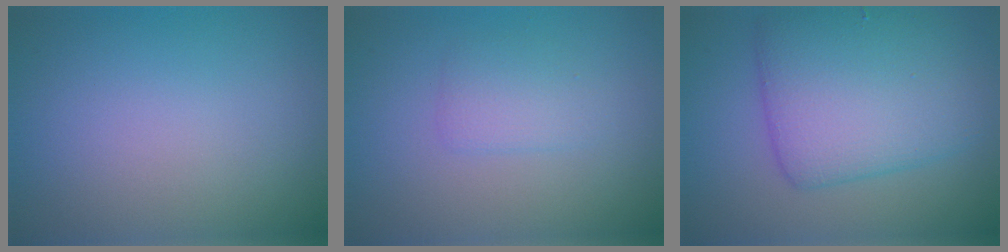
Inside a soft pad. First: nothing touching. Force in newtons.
{"total": 1.9, "press": 1.9, "slide": 0.1}
{"total": 7.3, "press": 7.3, "slide": 0.1}